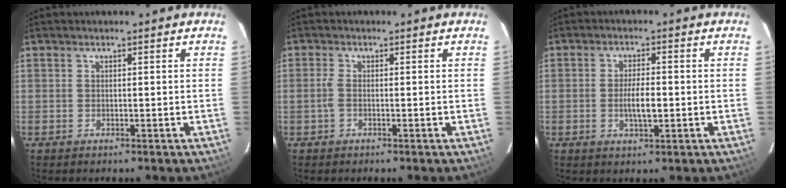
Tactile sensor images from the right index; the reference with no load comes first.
{"total": 1.5, "force": [-0.4, 0.4, 1.4], "torque": [-0.032, 0.001, -0.010]}
{"total": 4.6, "force": [-0.8, 1.4, 4.3], "torque": [-0.079, -0.004, -0.010]}